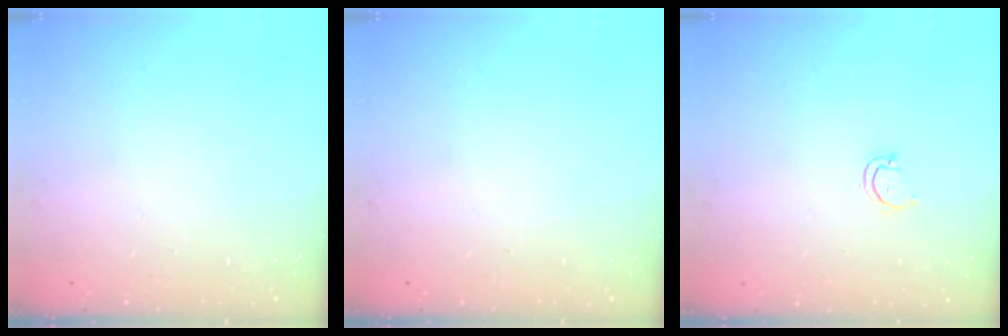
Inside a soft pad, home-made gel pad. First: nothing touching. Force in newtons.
{"total": 0.0}
{"total": 2.6, "press": 2.6, "slide": 0.2}